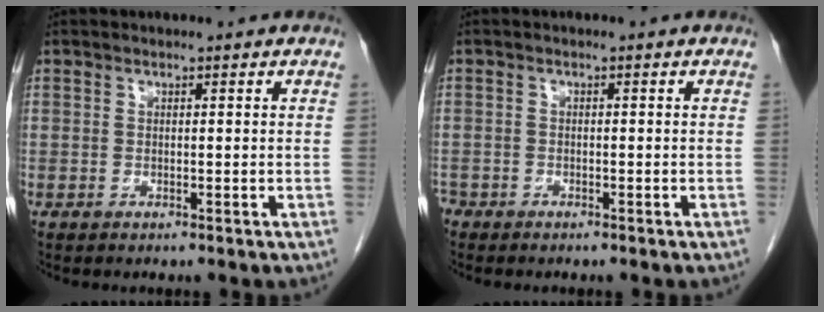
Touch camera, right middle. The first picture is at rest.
{"total": 1.9, "force": [-1.6, 1.0, 0.3], "torque": [-0.007, 0.001, -0.028]}